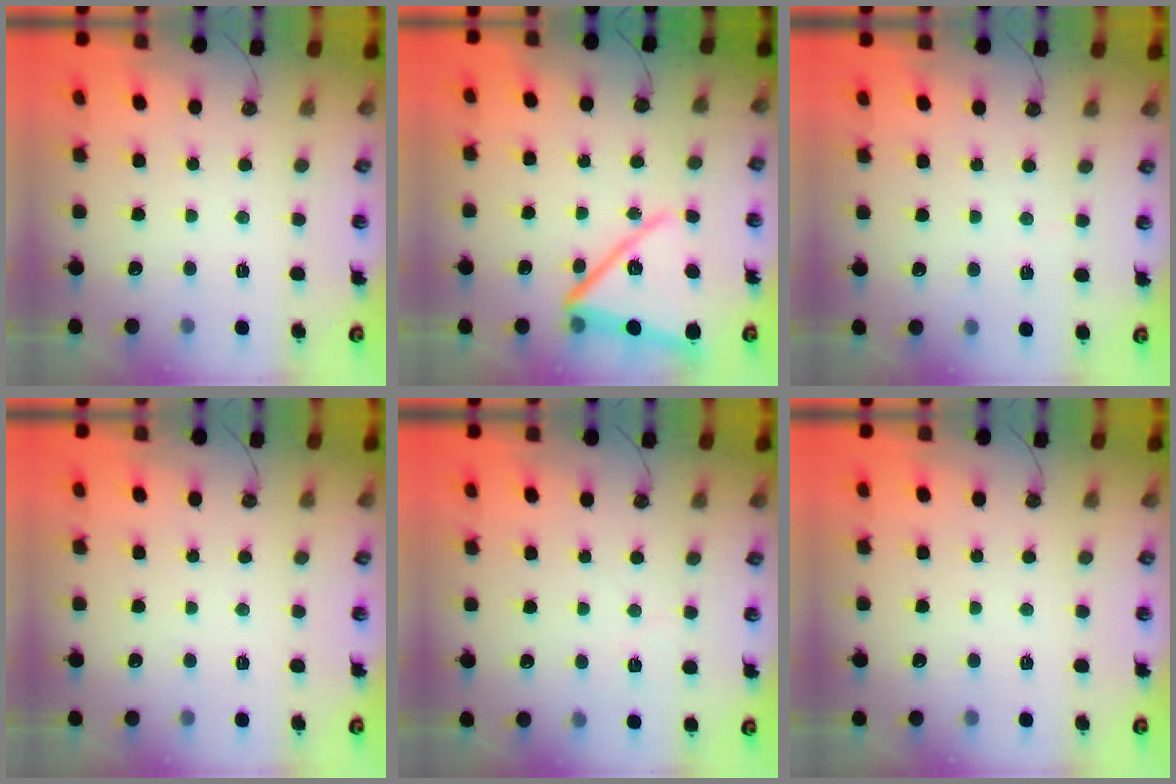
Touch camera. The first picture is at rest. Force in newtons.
{"total": 15.2, "press": 14.9, "slide": 2.6}
{"total": 2.0, "press": 2.0, "slide": 0.4}
{"total": 0.0}
{"total": 3.5, "press": 3.4, "slide": 0.7}
{"total": 0.0}